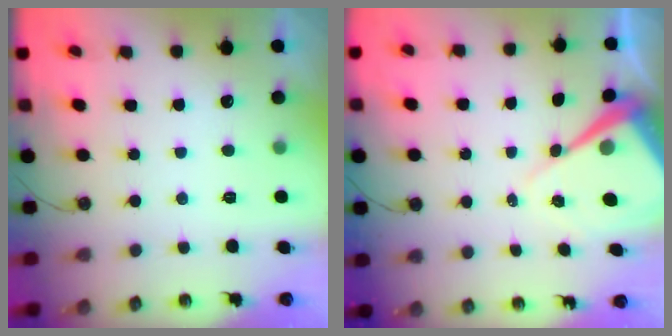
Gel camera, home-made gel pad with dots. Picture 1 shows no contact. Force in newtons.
{"total": 10.2, "press": 10.2, "slide": 0.6}